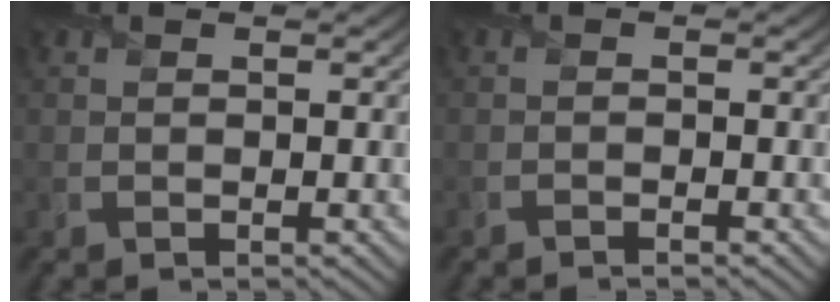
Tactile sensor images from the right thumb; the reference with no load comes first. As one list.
[{"total": 0.9, "force": [-0.8, 0.0, 0.4], "torque": [-0.006, -0.002, -0.018]}]